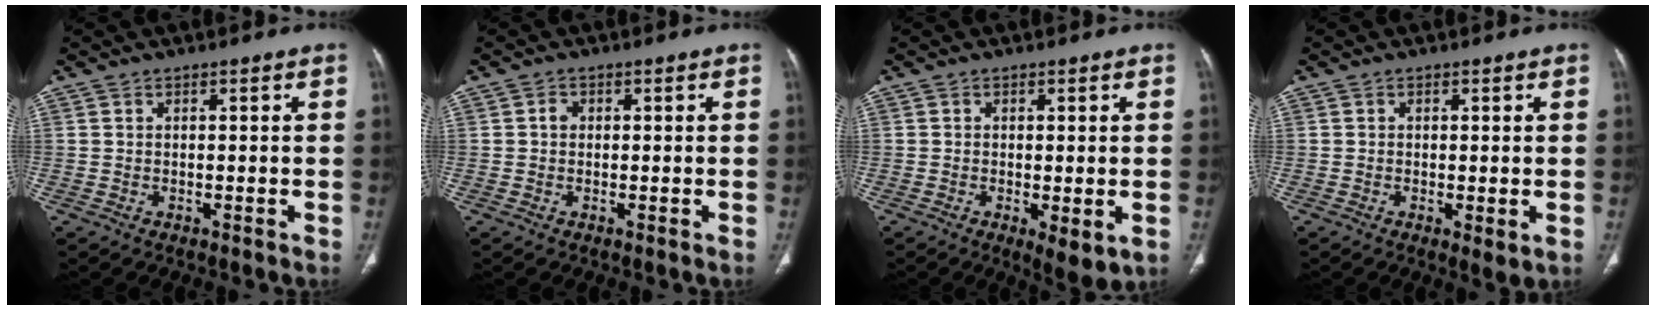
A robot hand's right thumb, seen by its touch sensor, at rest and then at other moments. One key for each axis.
{"total": 1.2, "fx": 0.1, "fy": 1.1, "fz": 0.6, "tx": -0.005, "ty": 0.005, "tz": -0.001}
{"total": 5.3, "fx": -1.4, "fy": 1.8, "fz": 4.8, "tx": -0.073, "ty": -0.017, "tz": -0.016}
{"total": 2.6, "fx": -0.5, "fy": 0.8, "fz": 2.4, "tx": -0.041, "ty": -0.011, "tz": -0.008}